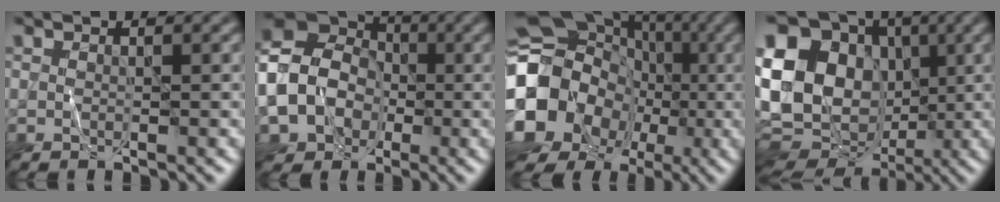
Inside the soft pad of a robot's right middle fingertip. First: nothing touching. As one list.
[{"total": 13.9, "force": [-3.4, 12.1, 5.9], "torque": [-0.154, -0.006, -0.084]}, {"total": 18.5, "force": [-3.9, 15.8, 8.9], "torque": [-0.196, 0.000, -0.099]}, {"total": 20.0, "force": [1.6, 16.4, 11.4], "torque": [-0.234, 0.032, 0.008]}]